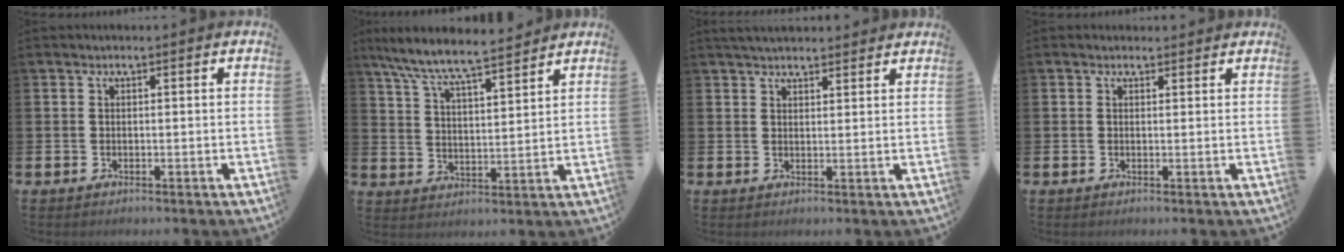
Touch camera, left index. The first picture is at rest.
{"total": 8.0, "force": [7.4, 0.6, 2.8], "torque": [-0.088, -0.041, 0.132]}
{"total": 3.3, "force": [3.2, 0.6, 0.6], "torque": [-0.018, -0.008, 0.059]}
{"total": 0.8, "force": [0.7, 0.4, 0.1], "torque": [0.005, 0.003, 0.010]}